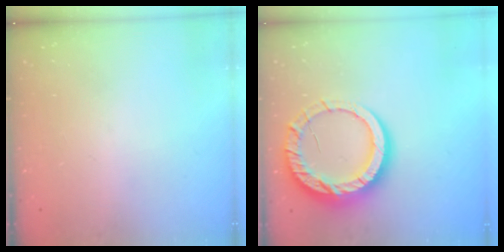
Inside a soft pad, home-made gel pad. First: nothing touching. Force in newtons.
{"total": 16.0, "press": 15.9, "slide": 1.4}